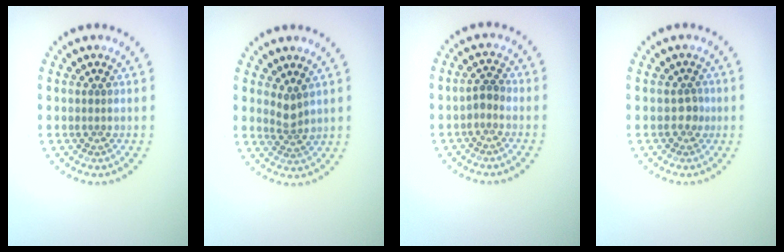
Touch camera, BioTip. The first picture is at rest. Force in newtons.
{"total": 1.8, "press": 1.3, "slide": 1.3}
{"total": 1.2, "press": 0.9, "slide": 0.7}
{"total": 0.9, "press": 0.8, "slide": 0.4}